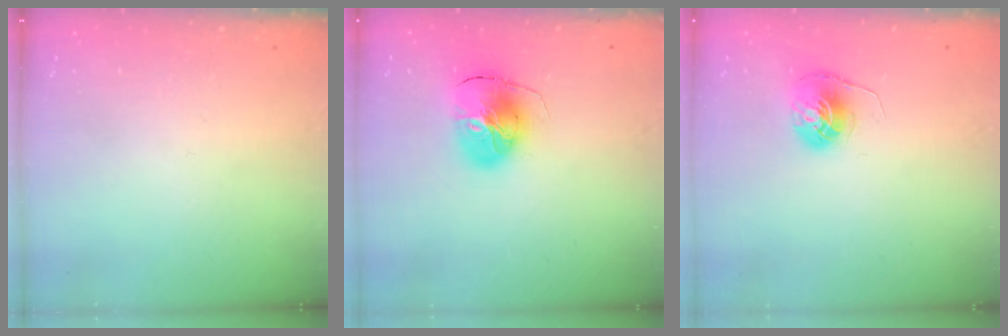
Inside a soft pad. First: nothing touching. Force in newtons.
{"total": 11.3, "press": 11.2, "slide": 1.4}
{"total": 6.1, "press": 6.1, "slide": 0.4}